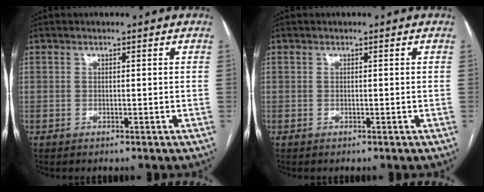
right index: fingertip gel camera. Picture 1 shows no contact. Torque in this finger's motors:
{"motor_torque": [0.00, 0.00, 0.00, 0.00]}